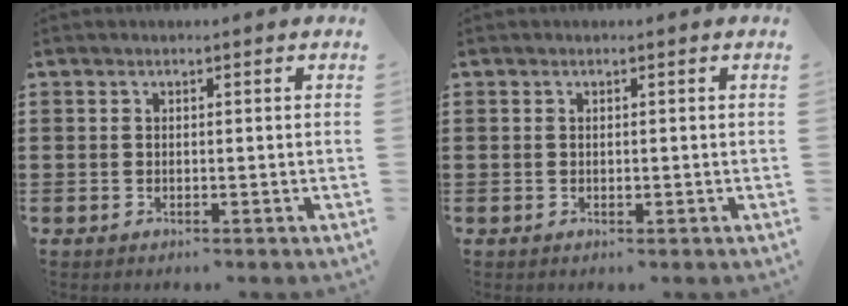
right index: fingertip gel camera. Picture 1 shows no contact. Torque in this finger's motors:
{"motor_torque": [0.60, 0.70, 0.01, 0.00]}